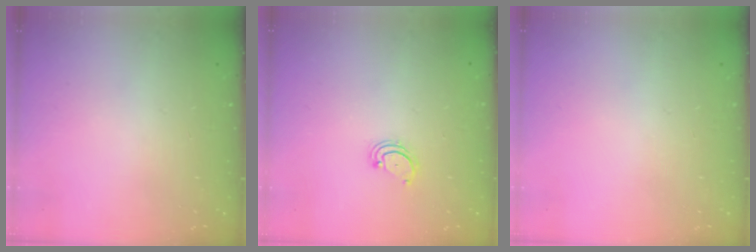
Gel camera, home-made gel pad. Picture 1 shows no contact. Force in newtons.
{"total": 2.9, "press": 2.9, "slide": 0.3}
{"total": 0.0}